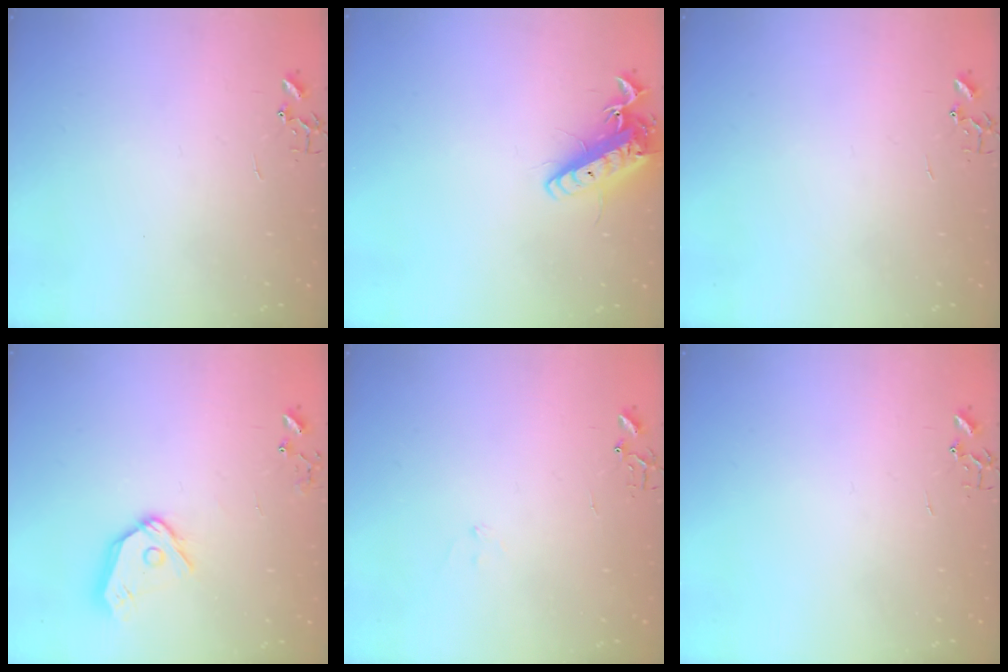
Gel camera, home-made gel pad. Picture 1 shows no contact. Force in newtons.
{"total": 15.0, "press": 14.7, "slide": 2.8}
{"total": 0.0}
{"total": 12.2, "press": 12.1, "slide": 1.5}
{"total": 7.0, "press": 7.0, "slide": 0.7}
{"total": 0.0}